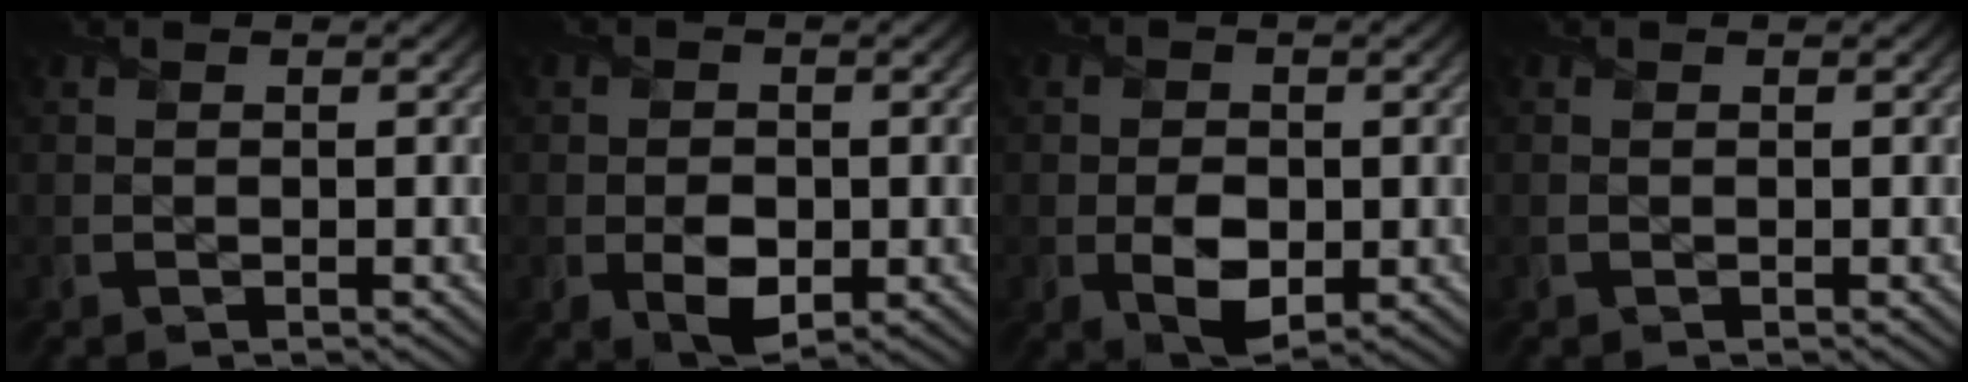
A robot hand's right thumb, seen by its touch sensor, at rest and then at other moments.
{"total": 3.7, "force": [-0.8, 2.9, 2.2], "torque": [-0.042, -0.014, -0.015]}
{"total": 4.3, "force": [-0.7, 3.2, 2.7], "torque": [-0.052, -0.014, -0.015]}
{"total": 0.0}